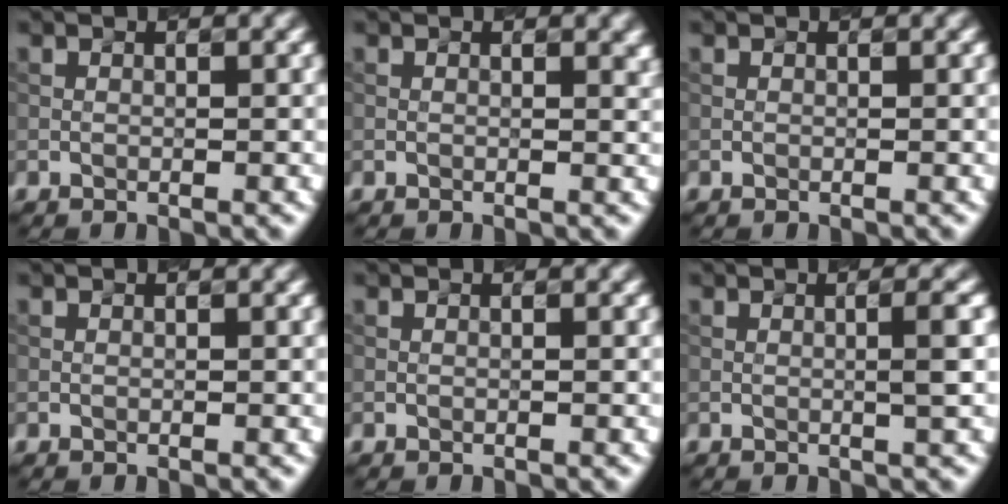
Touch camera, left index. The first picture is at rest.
{"total": 1.9, "force": [0.9, 0.9, 1.4], "torque": [-0.003, 0.009, 0.006]}
{"total": 0.0}
{"total": 0.0}
{"total": 0.0}
{"total": 2.2, "force": [-0.1, 0.3, 2.1], "torque": [-0.030, 0.007, 0.001]}